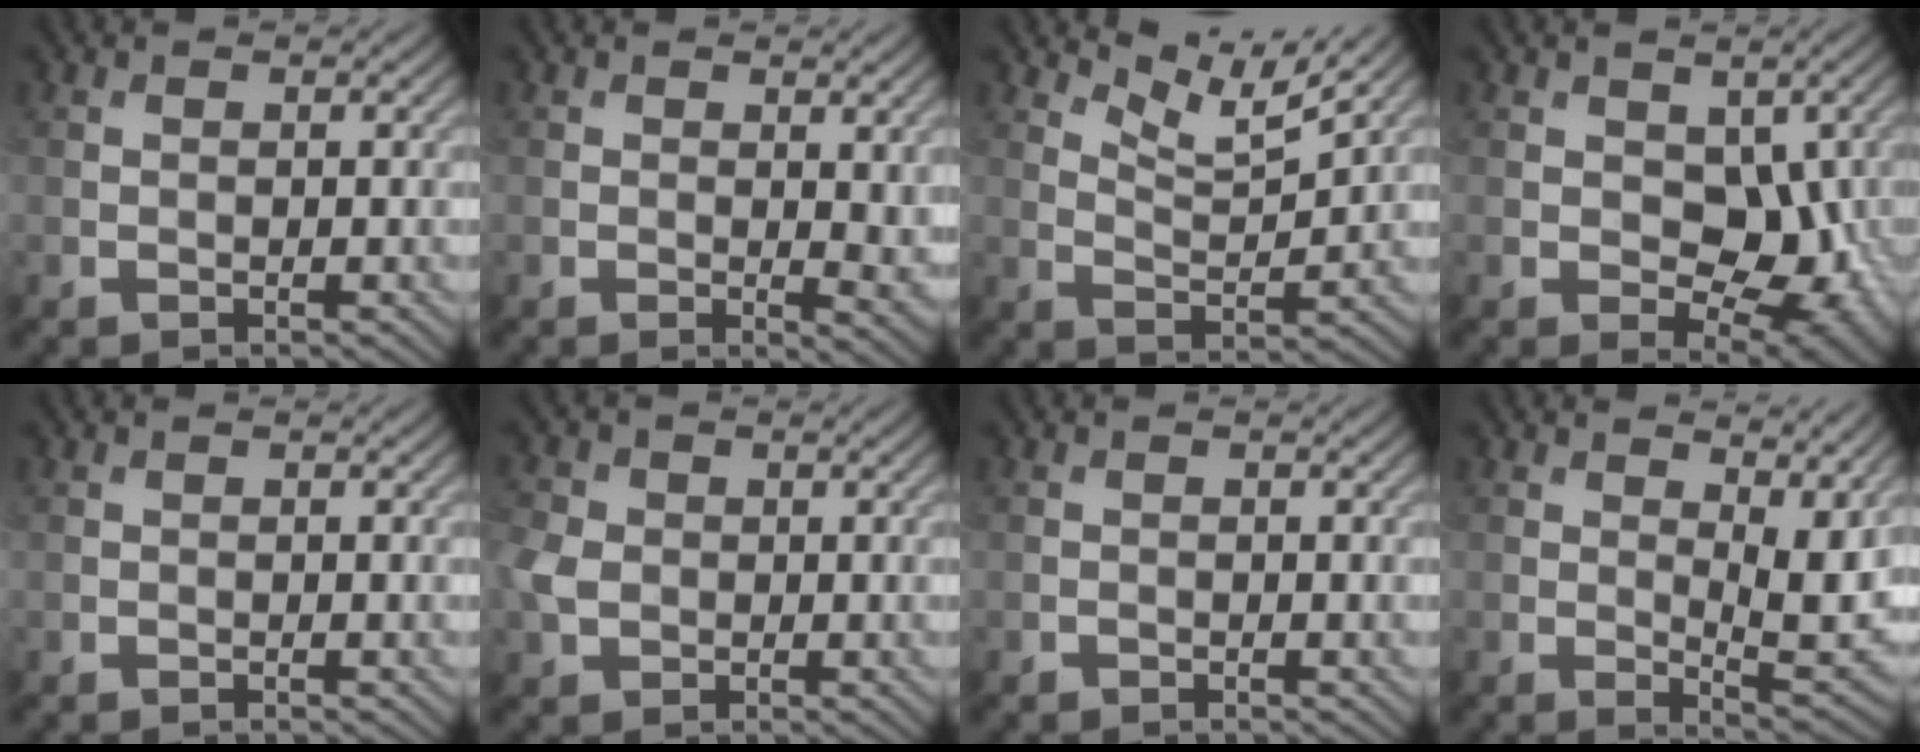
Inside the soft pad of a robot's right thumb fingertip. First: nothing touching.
{"total": 3.3, "force": [0.7, 1.3, 2.9], "torque": [-0.044, -0.007, 0.012]}
{"total": 5.6, "force": [4.7, 1.0, 2.9], "torque": [-0.073, -0.003, 0.090]}
{"total": 7.8, "force": [-0.1, 5.4, 5.7], "torque": [-0.082, -0.017, 0.004]}
{"total": 0.0}
{"total": 3.8, "force": [-0.3, 3.2, 2.1], "torque": [-0.065, 0.004, -0.011]}
{"total": 0.0}
{"total": 7.6, "force": [2.9, 3.2, 6.2], "torque": [-0.096, -0.014, 0.051]}